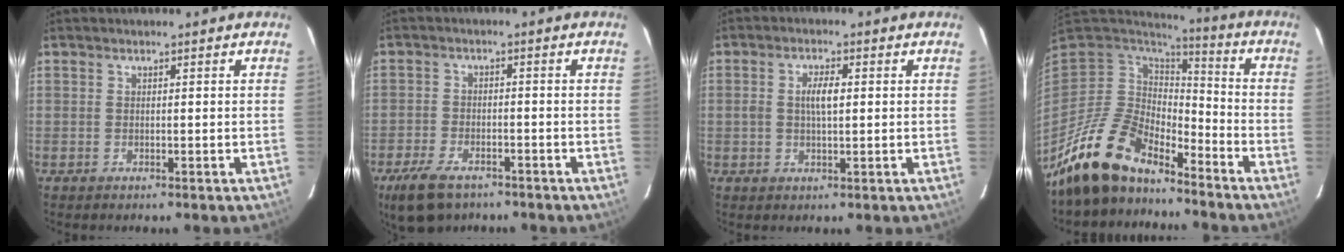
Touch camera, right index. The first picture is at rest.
{"total": 8.9, "force": [-6.4, 4.2, 4.6], "torque": [-0.121, -0.011, -0.115]}
{"total": 4.0, "force": [0.4, 1.5, 3.7], "torque": [-0.068, 0.006, 0.009]}
{"total": 15.0, "force": [-12.2, 5.4, 6.8], "torque": [-0.139, -0.007, -0.228]}